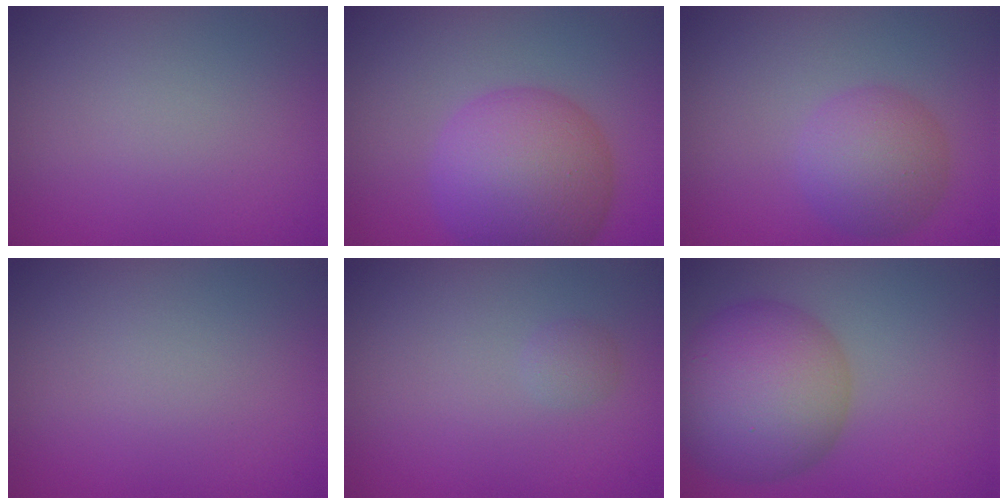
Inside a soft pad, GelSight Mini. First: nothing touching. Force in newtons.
{"total": 9.0, "press": 9.0, "slide": 0.2}
{"total": 4.4, "press": 4.4, "slide": 0.1}
{"total": 0.0}
{"total": 0.9, "press": 0.9, "slide": 0.0}
{"total": 9.5, "press": 9.5, "slide": 0.2}